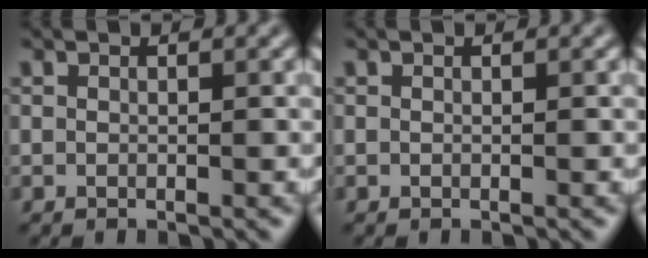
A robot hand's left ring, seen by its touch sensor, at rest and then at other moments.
{"total": 0.0}